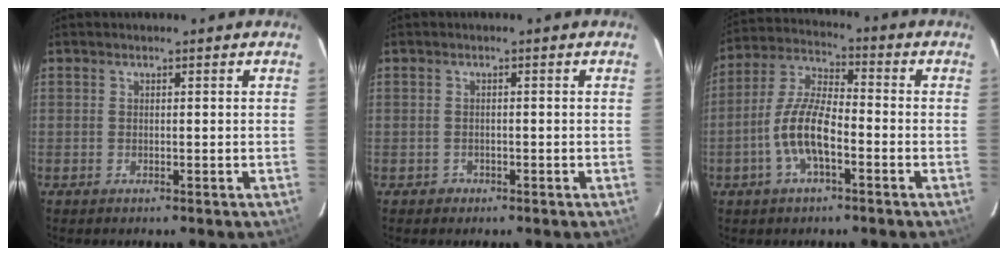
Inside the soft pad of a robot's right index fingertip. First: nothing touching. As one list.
[{"total": 1.4, "force": [-0.8, 1.2, 0.0], "torque": [-0.001, 0.005, -0.009]}, {"total": 10.2, "force": [-3.6, 3.5, 8.8], "torque": [-0.190, 0.008, -0.071]}]